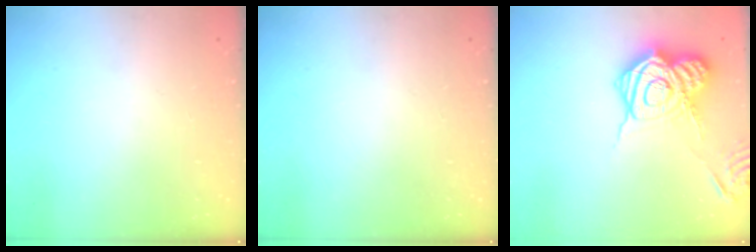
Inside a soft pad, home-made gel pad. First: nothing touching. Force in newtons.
{"total": 0.0}
{"total": 18.9, "press": 18.9, "slide": 1.5}